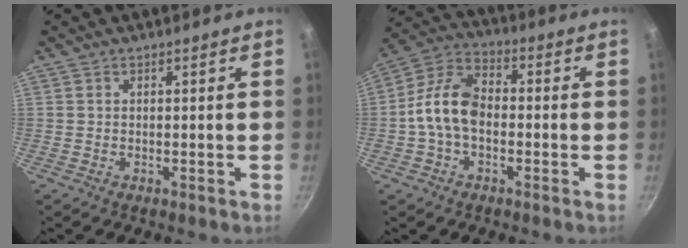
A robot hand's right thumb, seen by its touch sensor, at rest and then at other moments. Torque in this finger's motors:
{"motor_torque": [2.16, 2.08, 1.45, -0.99, 0.21]}